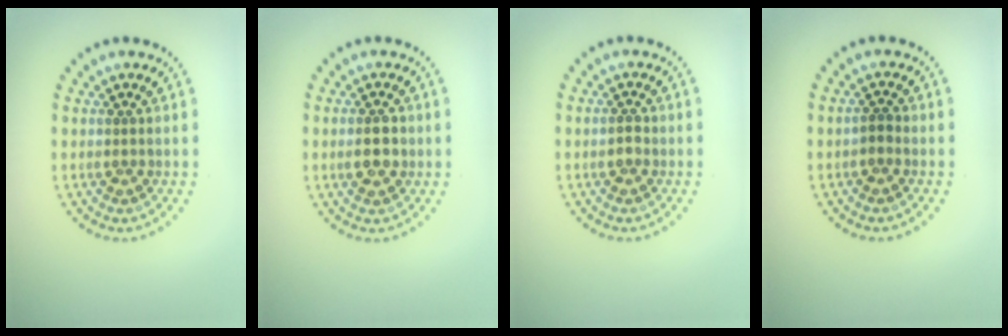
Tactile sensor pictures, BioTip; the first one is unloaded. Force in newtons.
{"total": 2.8, "press": 2.8, "slide": 0.0}
{"total": 1.0, "press": 1.0, "slide": 0.0}
{"total": 0.8, "press": 0.7, "slide": 0.3}